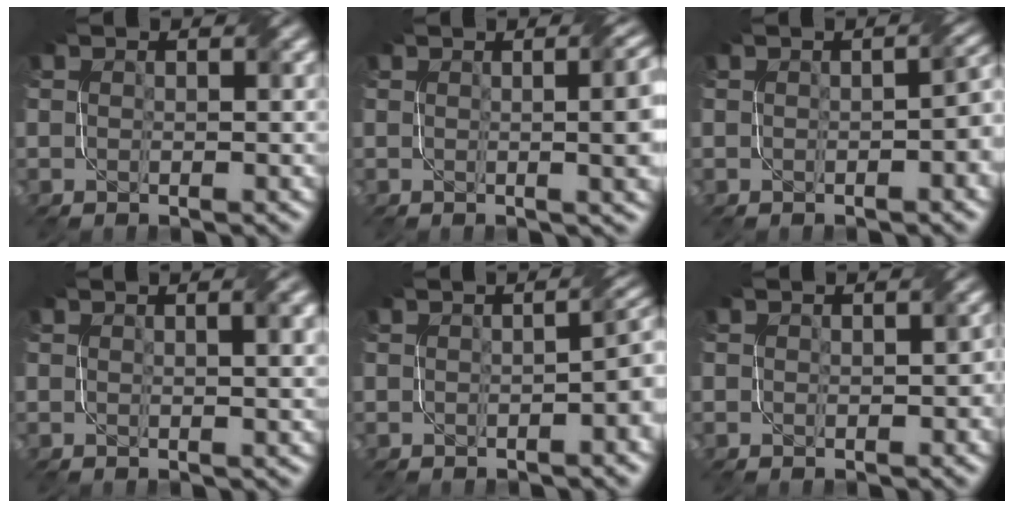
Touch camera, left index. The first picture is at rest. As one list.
[{"total": 7.7, "force": [0.6, 3.2, 7.0], "torque": [-0.031, 0.019, 0.005]}, {"total": 2.6, "force": [-0.4, 0.7, 2.5], "torque": [-0.032, 0.007, -0.002]}, {"total": 2.8, "force": [1.1, 0.9, 2.4], "torque": [-0.024, 0.006, 0.016]}, {"total": 3.4, "force": [-0.6, 1.0, 3.2], "torque": [-0.034, 0.010, -0.005]}, {"total": 1.2, "force": [0.0, 0.8, 0.9], "torque": [-0.011, 0.002, 0.002]}]